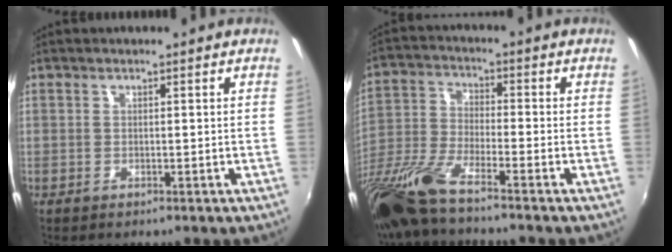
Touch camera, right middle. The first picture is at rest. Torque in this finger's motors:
{"motor_torque": [1.10, -1.04, 0.63, 0.21]}